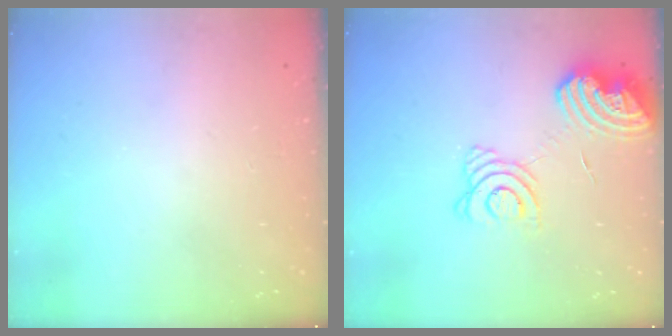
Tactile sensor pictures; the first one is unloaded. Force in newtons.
{"total": 14.4, "press": 14.3, "slide": 1.8}